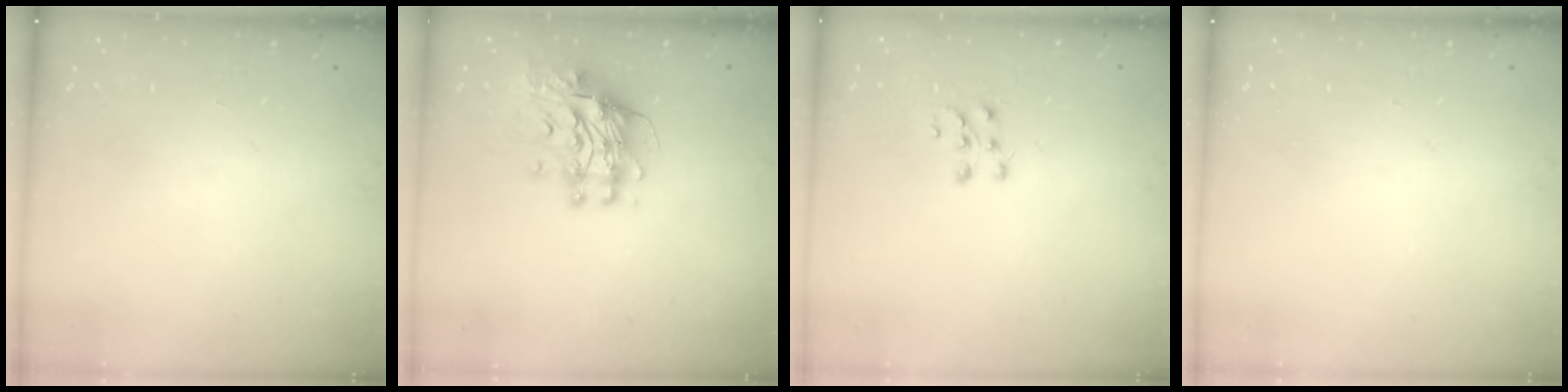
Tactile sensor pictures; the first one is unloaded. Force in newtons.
{"total": 12.0, "press": 11.9, "slide": 1.1}
{"total": 6.0, "press": 5.9, "slide": 0.4}
{"total": 0.0}